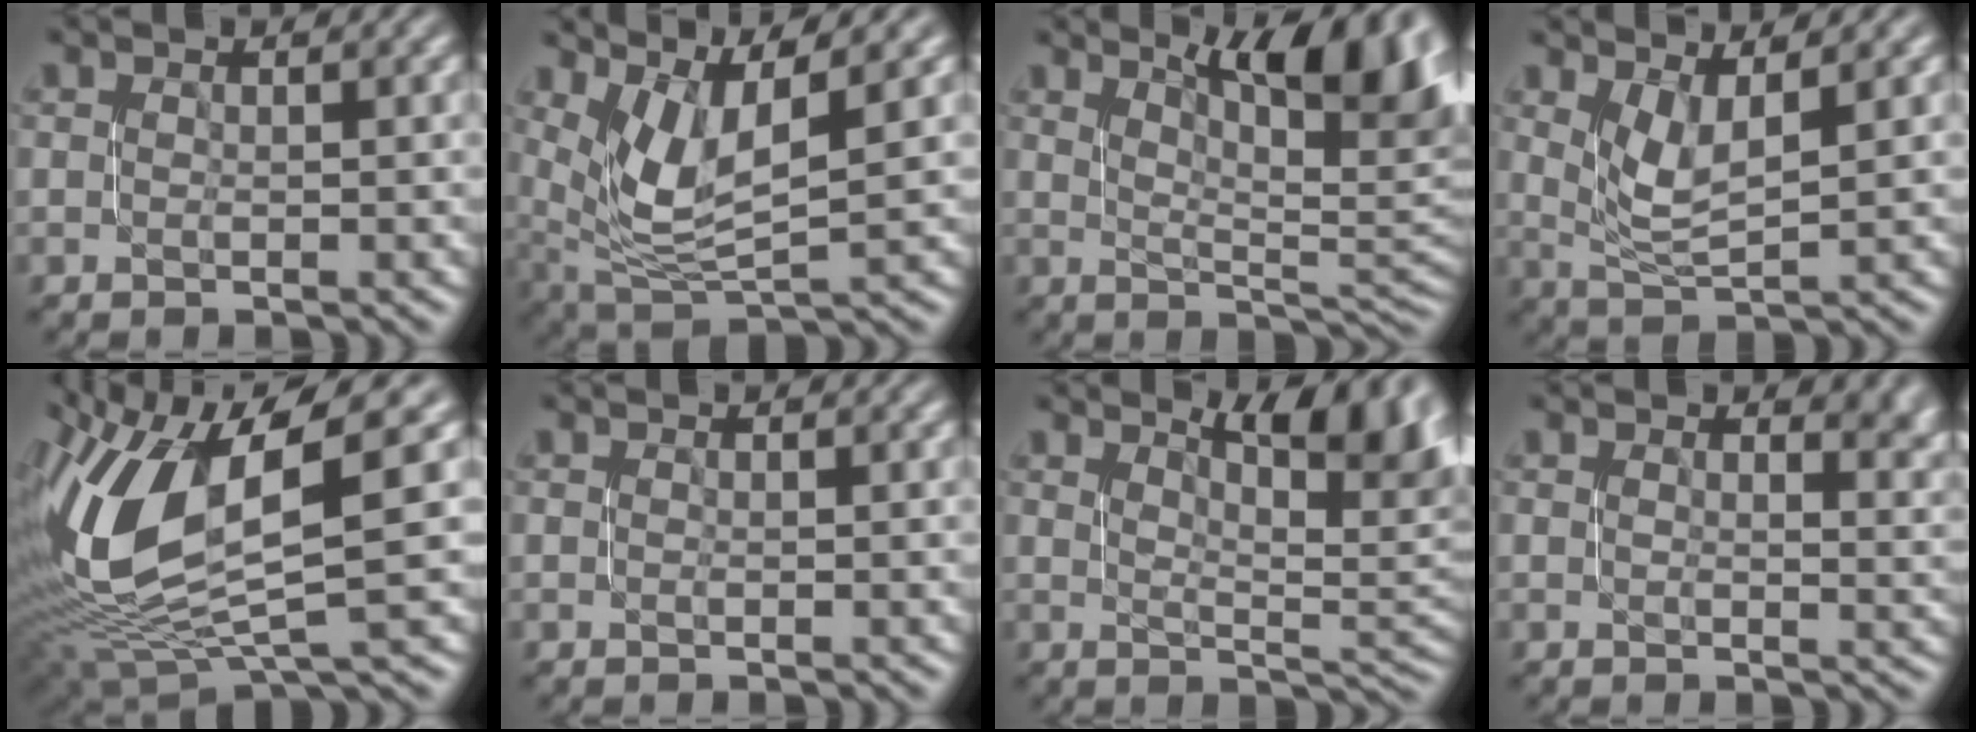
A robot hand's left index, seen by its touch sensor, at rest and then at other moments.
{"total": 5.7, "force": [2.4, 1.9, 4.8], "torque": [-0.108, -0.006, 0.055]}
{"total": 10.4, "force": [4.7, 3.6, 8.5], "torque": [-0.086, 0.015, 0.069]}
{"total": 2.8, "force": [1.4, 0.8, 2.3], "torque": [-0.054, -0.006, 0.037]}
{"total": 11.1, "force": [1.9, 4.7, 9.9], "torque": [-0.224, -0.008, 0.041]}
{"total": 0.0}
{"total": 7.9, "force": [3.5, 3.0, 6.5], "torque": [-0.063, 0.011, 0.052]}
{"total": 4.8, "force": [2.2, 2.5, 3.5], "torque": [-0.012, 0.003, 0.023]}